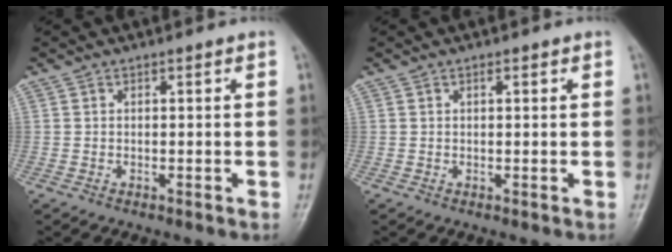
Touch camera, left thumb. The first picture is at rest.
{"total": 0.6, "force": [0.3, 0.4, 0.4], "torque": [-0.002, -0.001, 0.003]}